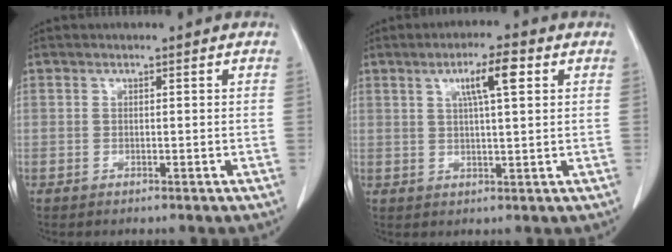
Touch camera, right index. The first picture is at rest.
{"total": 6.0, "force": [2.4, 0.5, 5.5], "torque": [-0.096, 0.007, 0.040]}